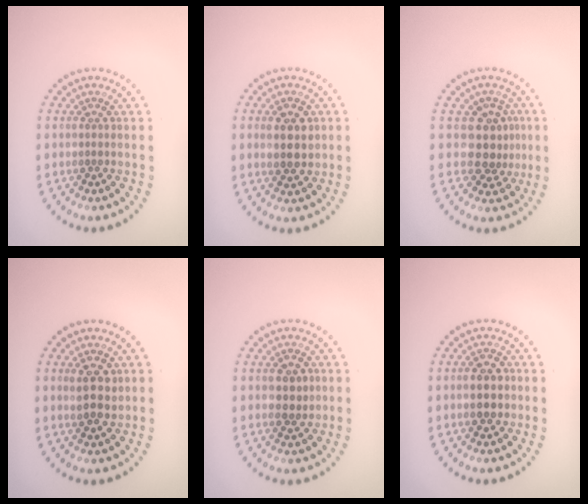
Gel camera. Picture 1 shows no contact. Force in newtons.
{"total": 3.1, "press": 3.1, "slide": 0.5}
{"total": 3.5, "press": 3.1, "slide": 1.7}
{"total": 2.7, "press": 2.6, "slide": 0.6}
{"total": 2.3, "press": 2.3, "slide": 0.2}
{"total": 2.7, "press": 2.7, "slide": 0.2}